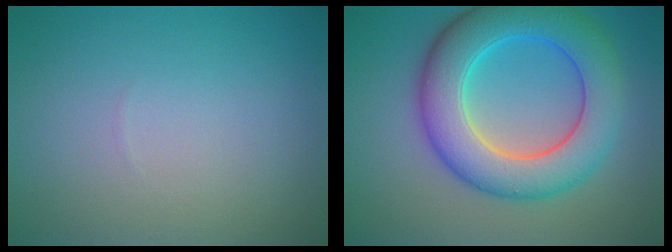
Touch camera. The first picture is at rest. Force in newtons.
{"total": 9.0, "press": 9.0, "slide": 0.2}